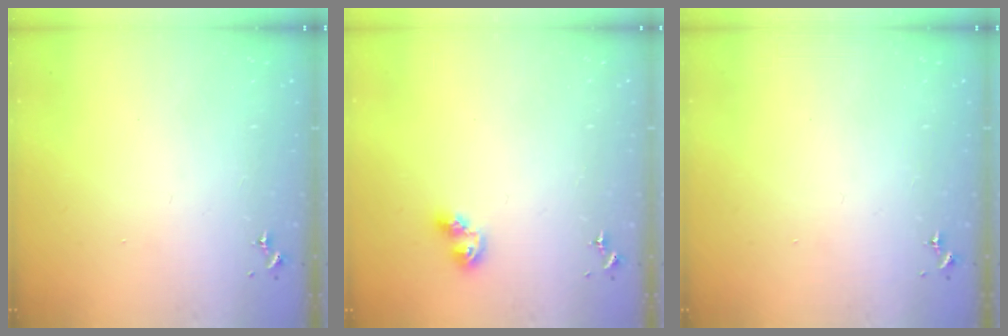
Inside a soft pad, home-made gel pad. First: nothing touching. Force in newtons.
{"total": 8.3, "press": 8.3, "slide": 0.9}
{"total": 0.0}